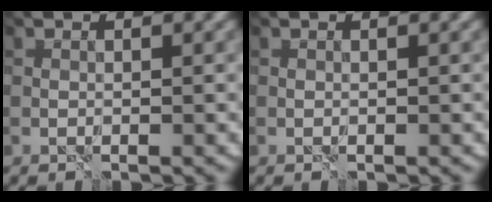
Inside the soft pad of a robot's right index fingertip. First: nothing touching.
{"total": 0.0}